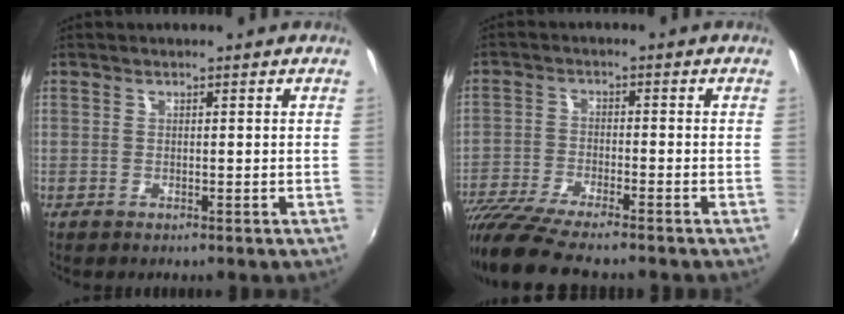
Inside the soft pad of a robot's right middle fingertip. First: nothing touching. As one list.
[{"total": 12.6, "force": [-10.8, 1.4, 6.4], "torque": [-0.148, -0.043, -0.198]}]